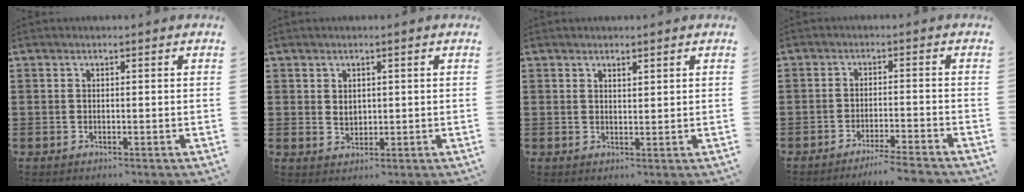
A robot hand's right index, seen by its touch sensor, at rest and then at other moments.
{"total": 1.8, "force": [0.9, 1.3, 0.8], "torque": [-0.019, 0.007, 0.017]}
{"total": 1.1, "force": [1.0, 0.3, 0.2], "torque": [-0.006, 0.001, 0.020]}
{"total": 3.5, "force": [-3.3, -0.6, 1.2], "torque": [-0.020, -0.006, -0.065]}